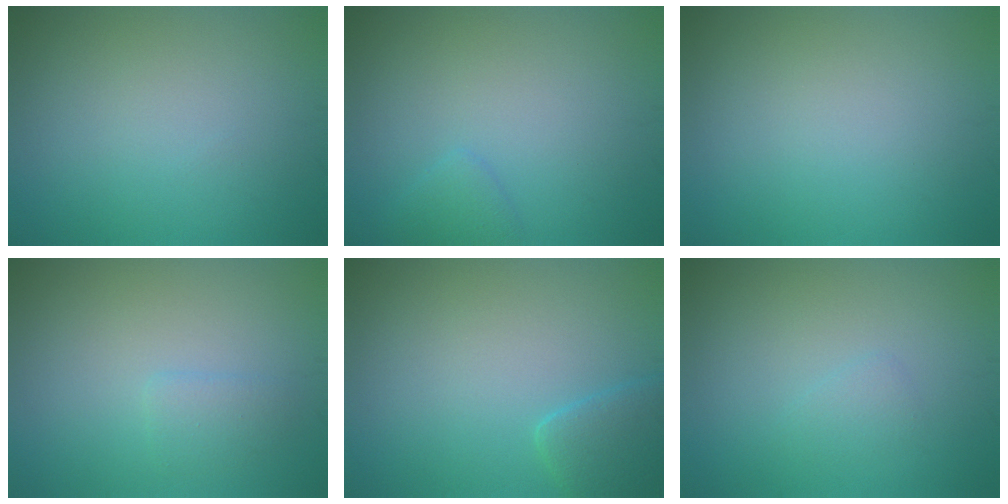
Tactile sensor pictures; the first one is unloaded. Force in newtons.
{"total": 1.3, "press": 1.3, "slide": 0.0}
{"total": 0.0}
{"total": 1.3, "press": 1.3, "slide": 0.1}
{"total": 2.5, "press": 2.5, "slide": 0.3}
{"total": 0.9, "press": 0.9, "slide": 0.1}